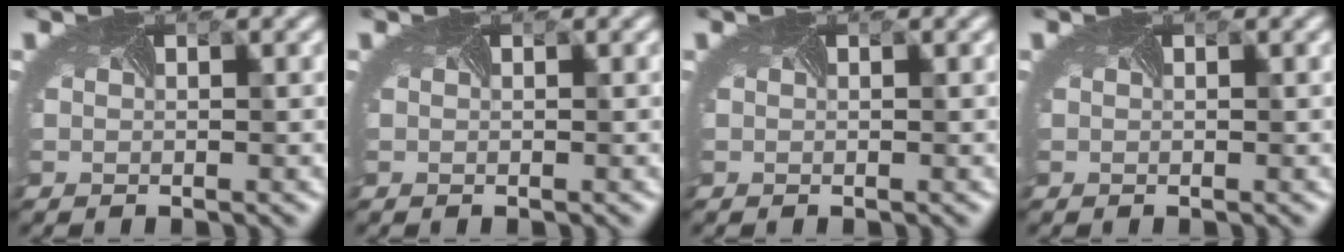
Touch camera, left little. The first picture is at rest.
{"total": 0.0}
{"total": 0.0}
{"total": 0.0}